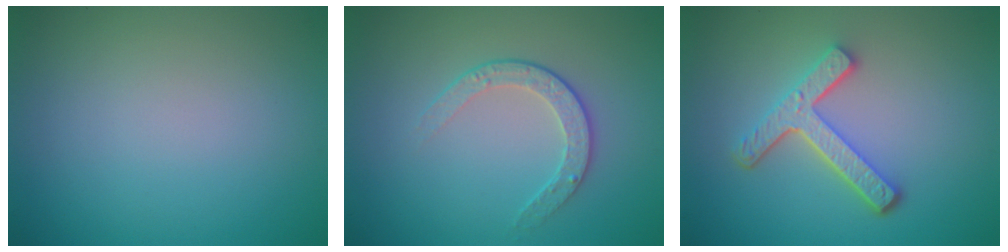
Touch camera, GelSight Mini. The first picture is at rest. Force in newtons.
{"total": 2.2, "press": 1.6, "slide": 1.5}
{"total": 4.3, "press": 3.3, "slide": 2.8}